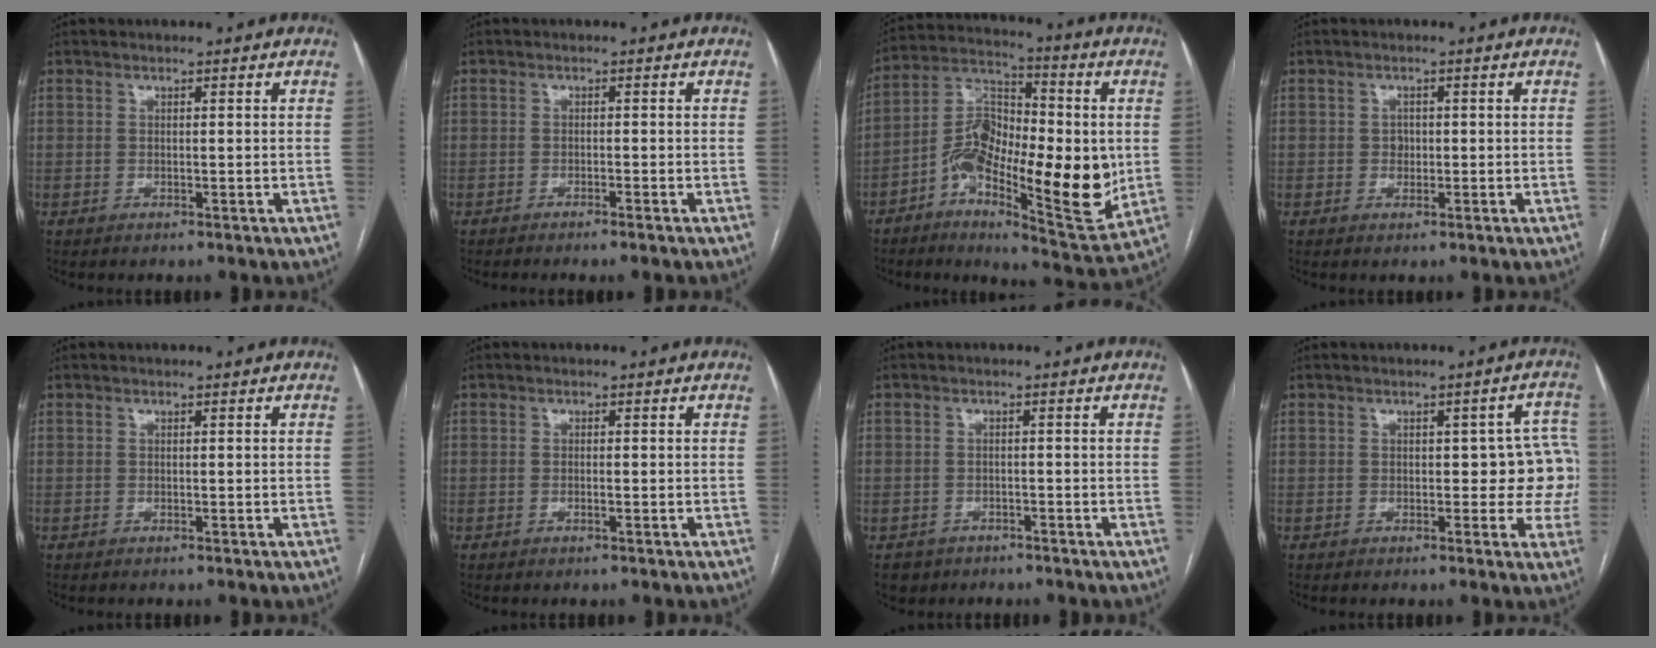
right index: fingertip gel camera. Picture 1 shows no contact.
{"total": 2.0, "force": [-1.6, -0.4, 1.1], "torque": [-0.016, 0.003, -0.022]}
{"total": 18.8, "force": [-3.2, 6.9, 17.2], "torque": [-0.302, 0.012, -0.056]}
{"total": 1.4, "force": [-0.1, 1.3, 0.7], "torque": [-0.010, 0.003, 0.001]}
{"total": 0.0}
{"total": 0.6, "force": [-0.2, 0.1, 0.6], "torque": [-0.013, 0.000, -0.002]}
{"total": 3.1, "force": [-2.0, 2.3, 0.1], "torque": [-0.003, 0.006, -0.031]}
{"total": 7.5, "force": [-0.1, 3.7, 6.5], "torque": [-0.049, 0.030, 0.001]}